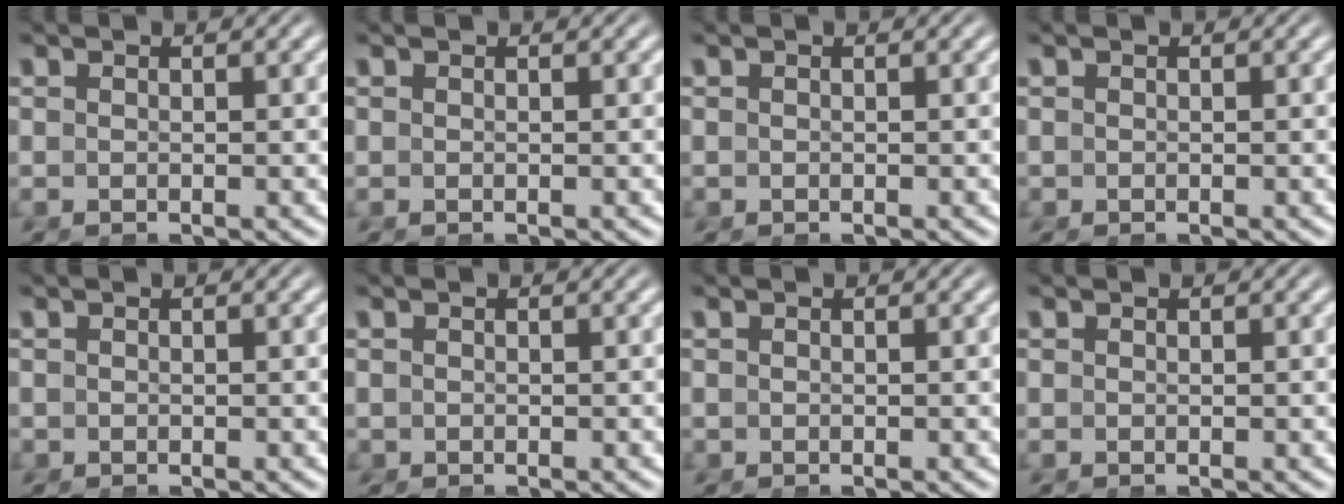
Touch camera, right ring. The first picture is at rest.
{"total": 0.0}
{"total": 0.5, "force": [-0.2, 0.5, 0.0], "torque": [-0.004, -0.007, -0.003]}
{"total": 0.5, "force": [-0.2, 0.5, 0.0], "torque": [-0.004, -0.007, -0.003]}
{"total": 0.9, "force": [-0.4, 0.8, 0.0], "torque": [-0.006, -0.010, -0.006]}
{"total": 1.3, "force": [-0.5, 1.2, 0.1], "torque": [-0.010, -0.012, -0.006]}
{"total": 0.7, "force": [-0.3, 0.6, 0.0], "torque": [-0.004, -0.008, -0.004]}
{"total": 0.0}